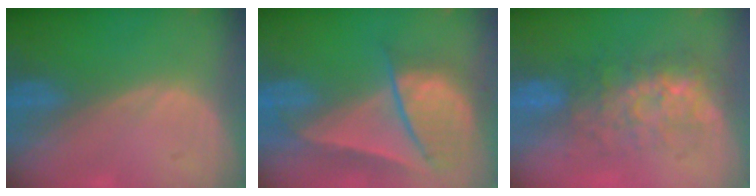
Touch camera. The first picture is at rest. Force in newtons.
{"total": 9.4, "press": 8.1, "slide": 4.8}
{"total": 7.7, "press": 7.4, "slide": 1.8}